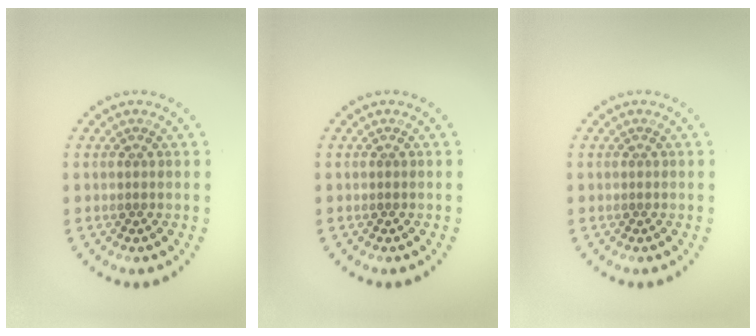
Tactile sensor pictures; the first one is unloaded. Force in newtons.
{"total": 0.0}
{"total": 0.0}